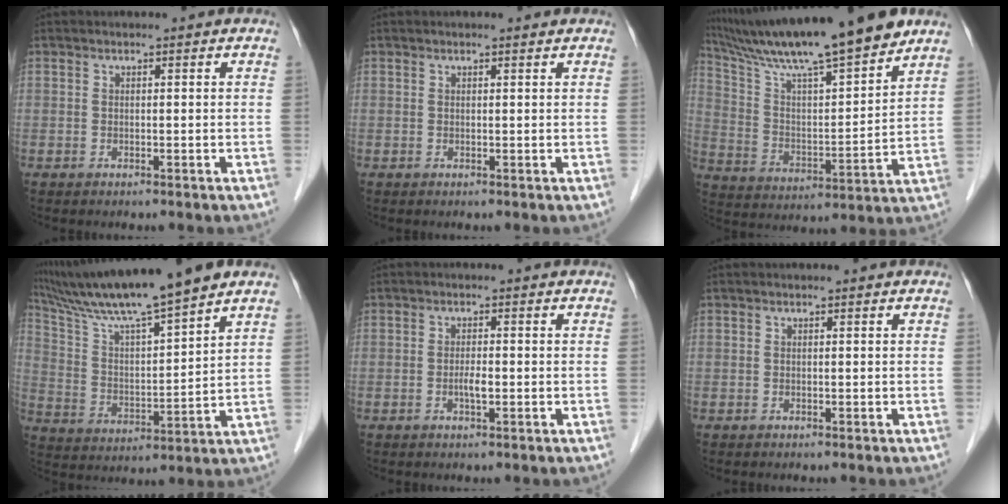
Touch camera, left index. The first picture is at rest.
{"total": 0.6, "force": [0.6, -0.1, 0.2], "torque": [-0.009, -0.001, 0.009]}
{"total": 20.3, "force": [17.0, 0.7, 11.2], "torque": [-0.190, 0.005, 0.282]}
{"total": 15.8, "force": [13.3, -0.7, 8.6], "torque": [-0.157, 0.006, 0.233]}
{"total": 1.7, "force": [-0.7, 0.3, 1.5], "torque": [-0.029, -0.004, -0.013]}
{"total": 0.0}